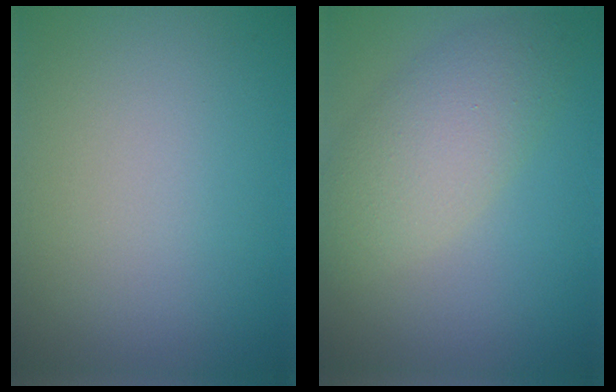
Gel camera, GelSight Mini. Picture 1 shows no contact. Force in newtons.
{"total": 4.9, "press": 4.9, "slide": 0.4}